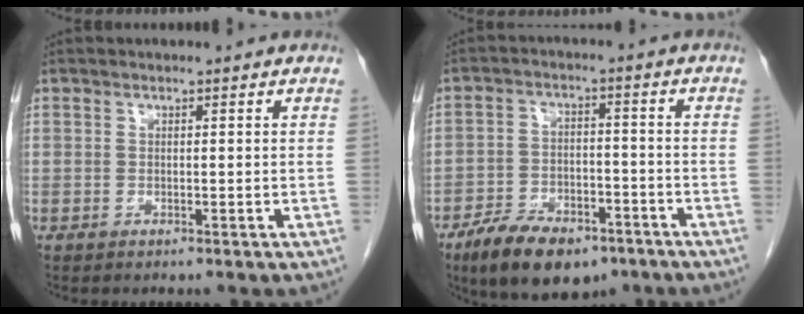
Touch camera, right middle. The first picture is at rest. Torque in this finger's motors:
{"motor_torque": [1.17, -0.96, 0.39, 0.09]}